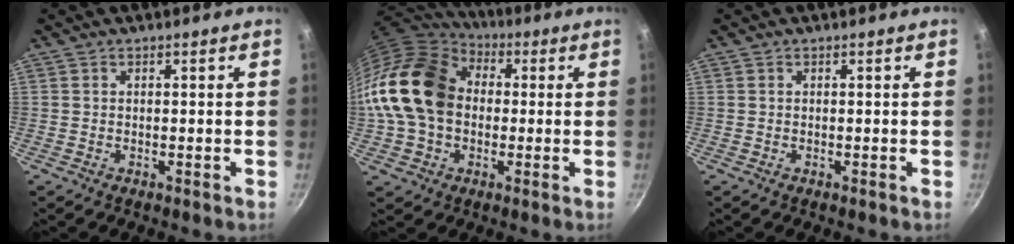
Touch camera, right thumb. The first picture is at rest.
{"total": 20.7, "force": [0.8, 15.5, 13.8], "torque": [-0.250, 0.043, 0.004]}
{"total": 0.0}